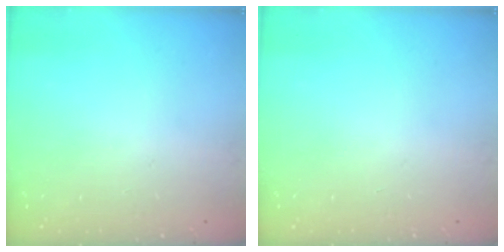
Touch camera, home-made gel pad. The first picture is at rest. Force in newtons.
{"total": 0.0}